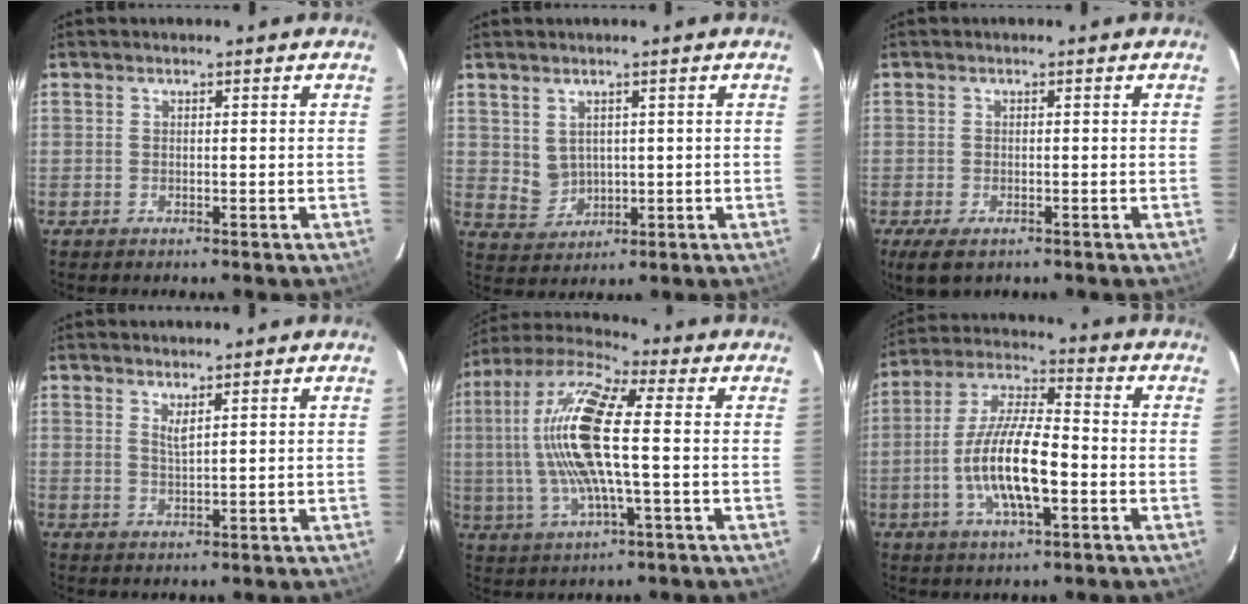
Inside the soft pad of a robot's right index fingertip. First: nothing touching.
{"total": 4.3, "force": [1.4, 3.7, 1.7], "torque": [-0.033, 0.001, 0.045]}
{"total": 4.4, "force": [-2.7, 1.9, 2.8], "torque": [-0.065, -0.016, -0.048]}
{"total": 1.8, "force": [1.2, 0.1, 1.4], "torque": [-0.025, -0.003, 0.019]}
{"total": 16.6, "force": [0.5, 4.0, 16.2], "torque": [-0.316, 0.009, 0.002]}
{"total": 13.9, "force": [-3.9, 4.0, 12.7], "torque": [-0.256, -0.003, -0.073]}